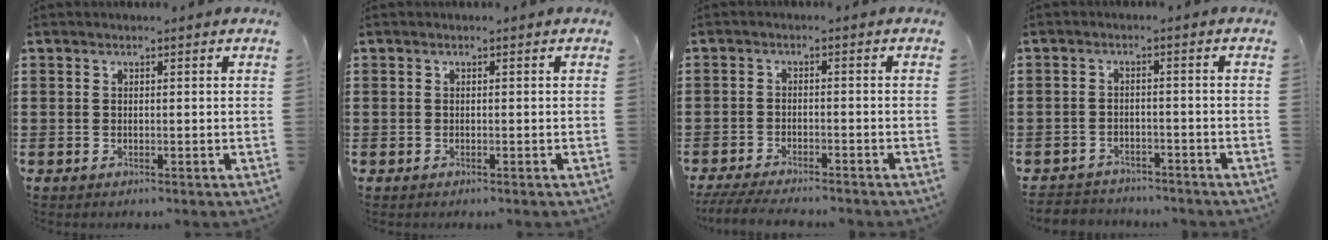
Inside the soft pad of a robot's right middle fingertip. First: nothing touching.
{"total": 0.0}
{"total": 4.2, "force": [-4.0, 0.4, 1.0], "torque": [-0.029, -0.008, -0.085]}
{"total": 2.9, "force": [-2.8, 0.7, -0.4], "torque": [-0.001, -0.002, -0.064]}